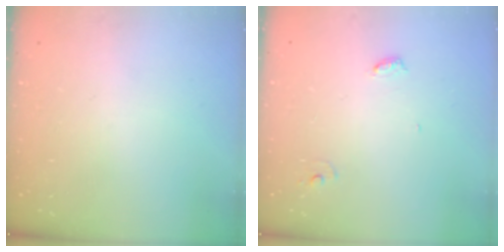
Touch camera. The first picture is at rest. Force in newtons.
{"total": 4.0, "press": 4.0, "slide": 0.3}